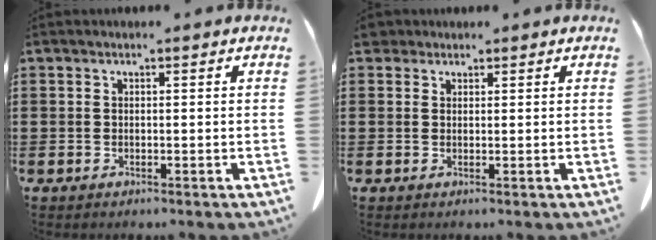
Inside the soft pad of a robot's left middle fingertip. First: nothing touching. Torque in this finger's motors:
{"motor_torque": [-0.09, -0.08, 0.00, 0.01]}